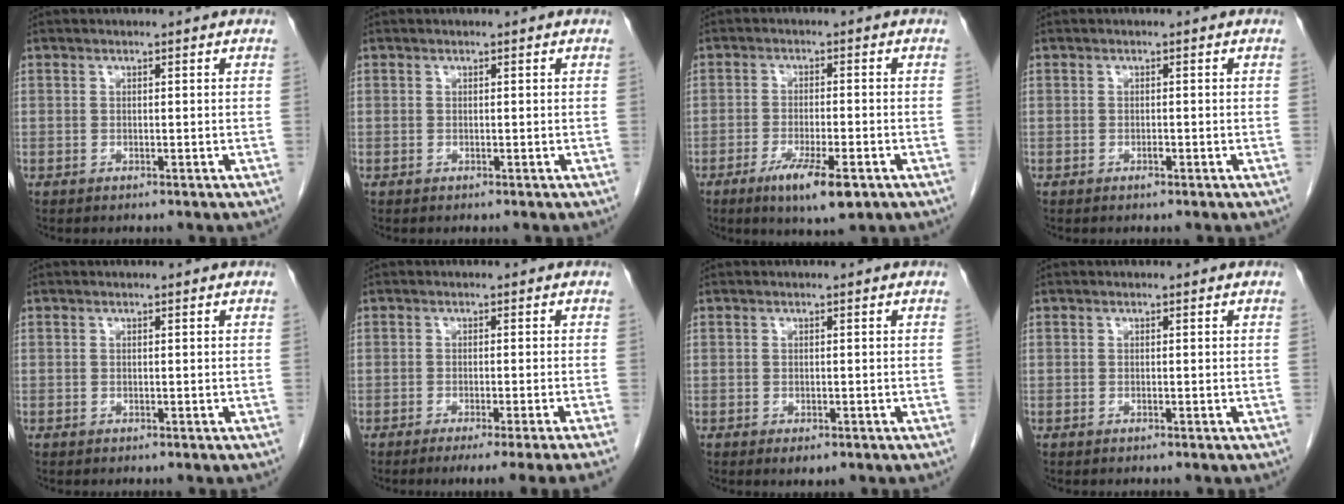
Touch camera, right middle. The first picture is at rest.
{"total": 0.0}
{"total": 7.3, "force": [-4.0, 1.2, 6.0], "torque": [-0.106, -0.014, -0.061]}
{"total": 0.7, "force": [-0.4, 0.2, 0.5], "torque": [-0.011, 0.001, -0.006]}
{"total": 0.0}
{"total": 8.8, "force": [-6.9, -2.0, 5.0], "torque": [-0.044, -0.015, -0.096]}
{"total": 2.0, "force": [-1.2, 0.9, 1.4], "torque": [-0.018, -0.002, -0.009]}
{"total": 0.0}